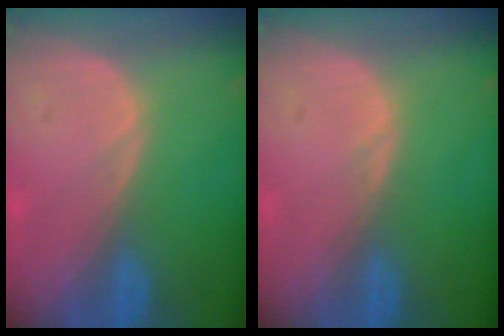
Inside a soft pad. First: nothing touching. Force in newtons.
{"total": 0.5, "press": 0.5, "slide": 0.0}